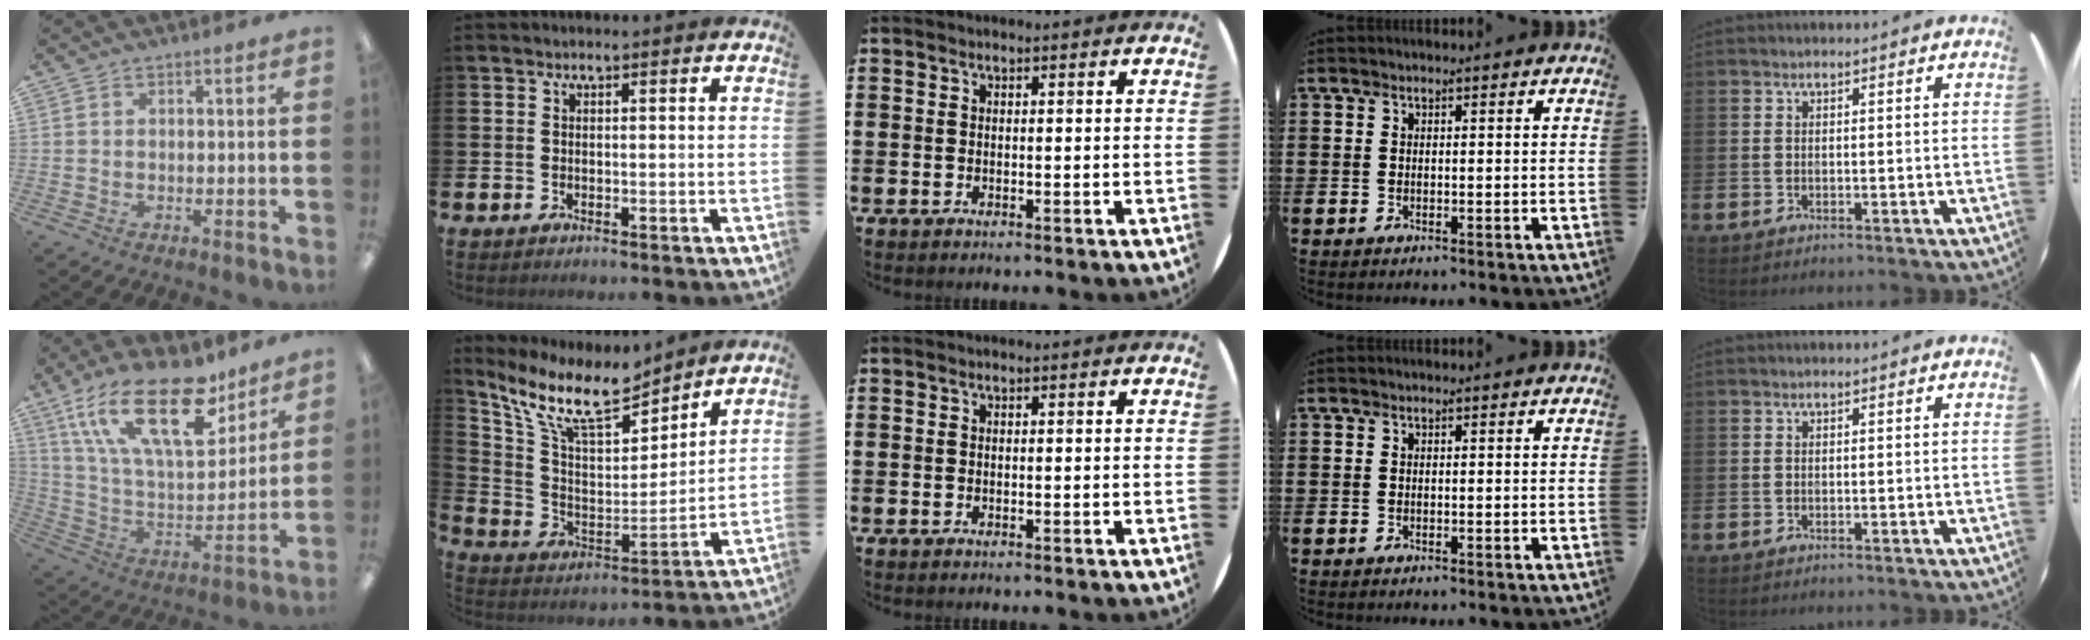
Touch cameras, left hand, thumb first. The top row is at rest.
{"thumb": {"total": 24.5, "force": [14.6, 10.2, 16.7], "torque": [-0.306, -0.073, 0.251]}, "index": {"total": 11.2, "force": [9.4, 3.4, 4.9], "torque": [-0.143, -0.054, 0.166]}}